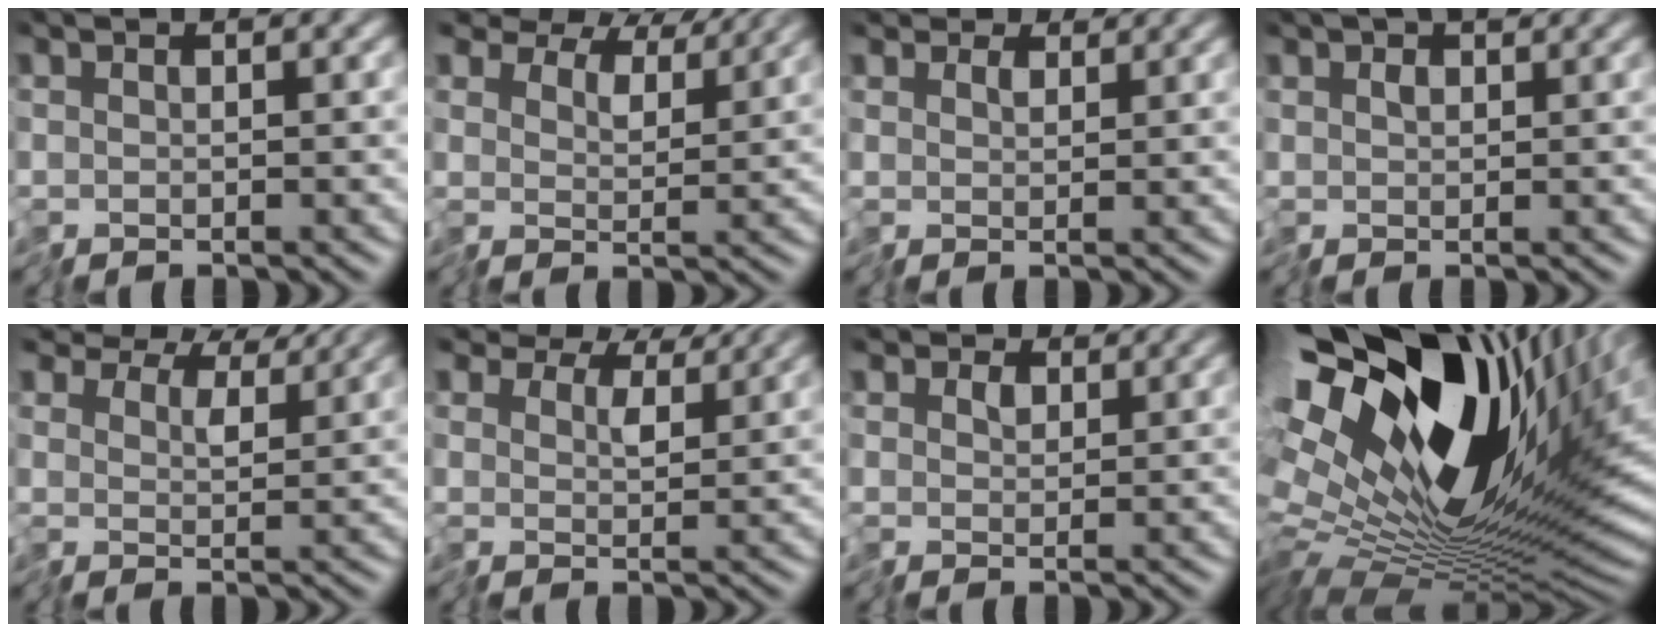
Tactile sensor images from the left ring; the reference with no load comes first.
{"total": 9.1, "force": [7.4, 4.0, 3.3], "torque": [-0.094, 0.011, 0.117]}
{"total": 2.0, "force": [1.6, 1.0, 0.5], "torque": [-0.016, 0.003, 0.020]}
{"total": 2.9, "force": [1.5, 1.5, 1.9], "torque": [-0.034, 0.010, 0.020]}
{"total": 8.3, "force": [6.9, 3.4, 3.1], "torque": [-0.080, 0.011, 0.101]}
{"total": 7.4, "force": [5.7, 3.6, 3.1], "torque": [-0.079, 0.011, 0.082]}
{"total": 2.0, "force": [1.3, 1.4, 0.6], "torque": [-0.023, 0.000, 0.014]}
{"total": 18.0, "force": [4.4, 8.3, 15.4], "torque": [-0.268, -0.018, 0.089]}